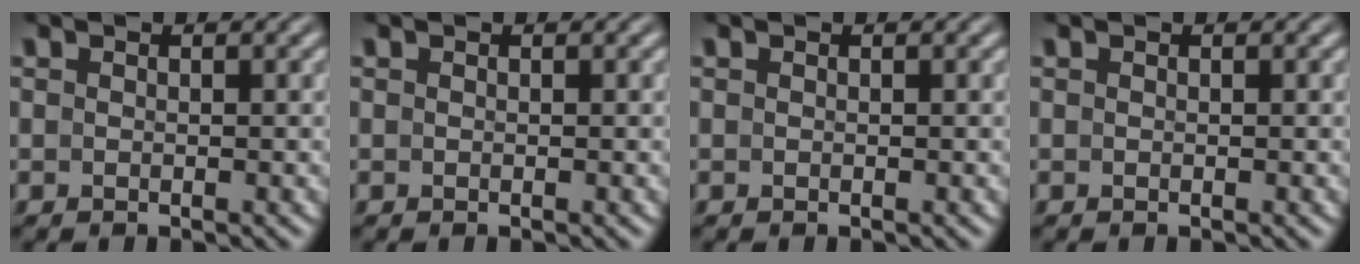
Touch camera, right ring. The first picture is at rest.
{"total": 0.0}
{"total": 0.0}
{"total": 0.0}